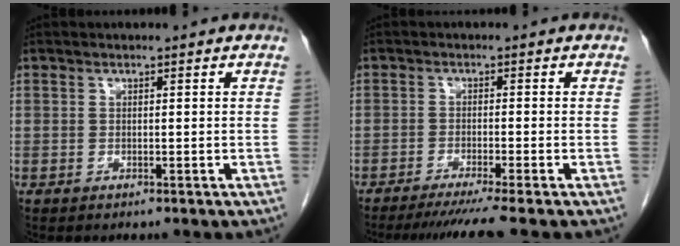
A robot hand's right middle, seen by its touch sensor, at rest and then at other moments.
{"total": 7.0, "force": [-5.8, -1.8, 3.4], "torque": [-0.036, -0.026, -0.093]}